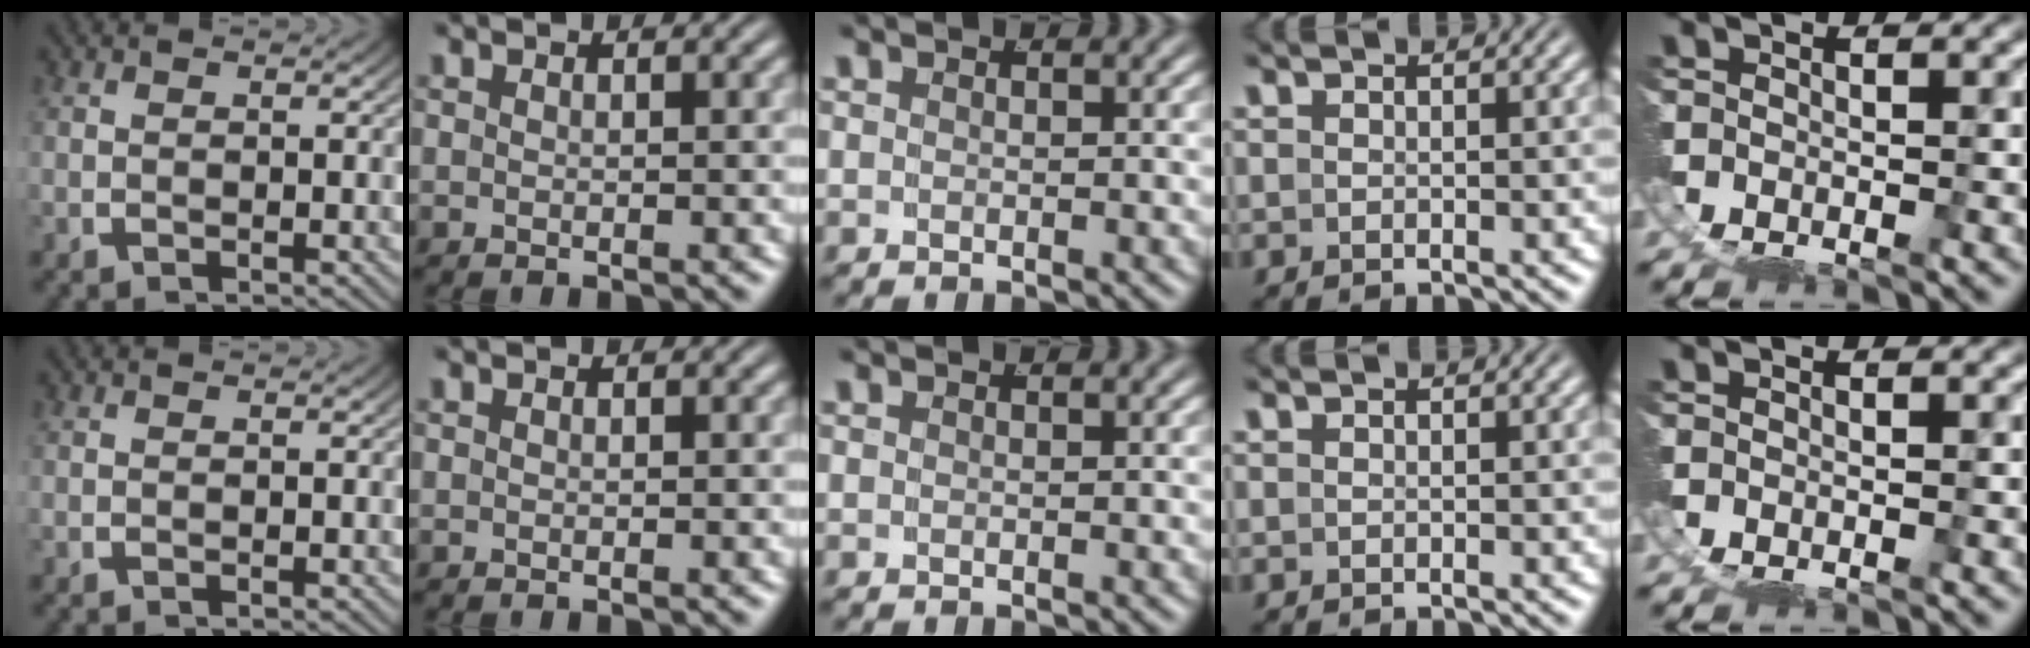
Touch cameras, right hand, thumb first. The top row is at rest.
{}